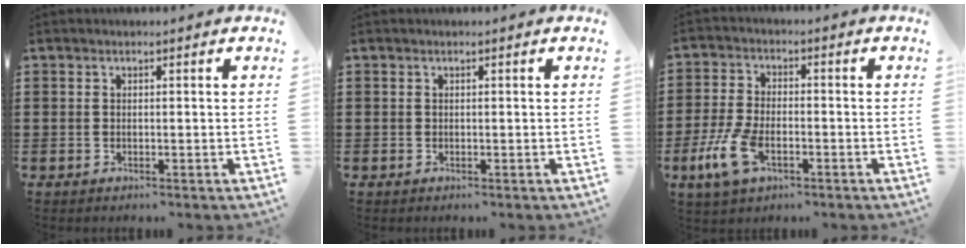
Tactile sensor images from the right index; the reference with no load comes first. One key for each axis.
{"total": 0.0}
{"total": 7.8, "fx": -3.1, "fy": 3.8, "fz": 6.1, "tx": -0.162, "ty": -0.012, "tz": -0.066}